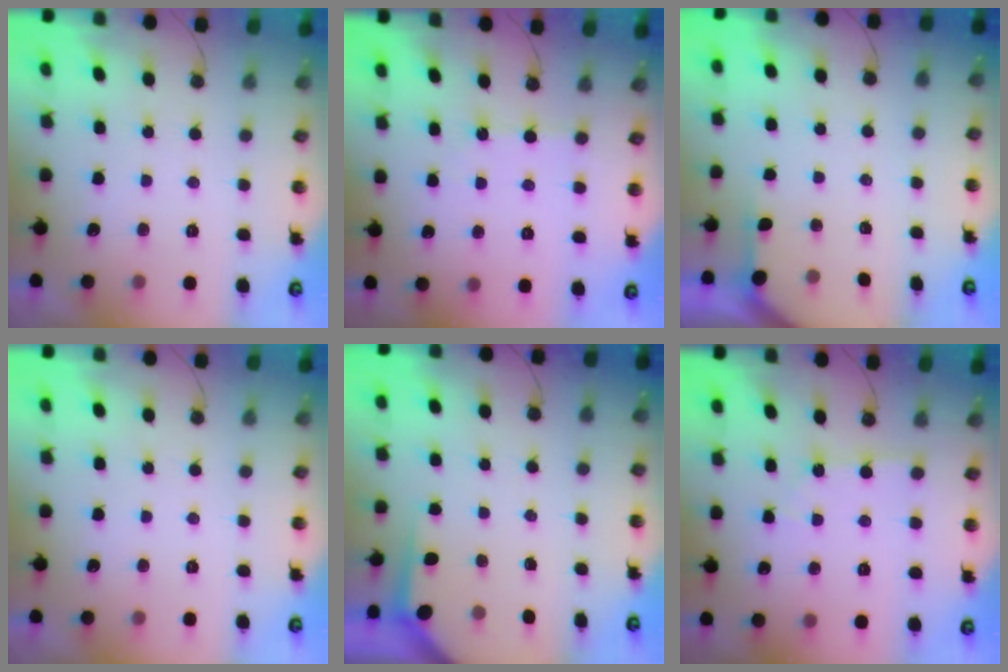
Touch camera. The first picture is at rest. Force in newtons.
{"total": 0.9, "press": 0.8, "slide": 0.2}
{"total": 1.7, "press": 1.7, "slide": 0.2}
{"total": 0.0}
{"total": 3.5, "press": 3.5, "slide": 0.3}
{"total": 2.6, "press": 2.6, "slide": 0.4}